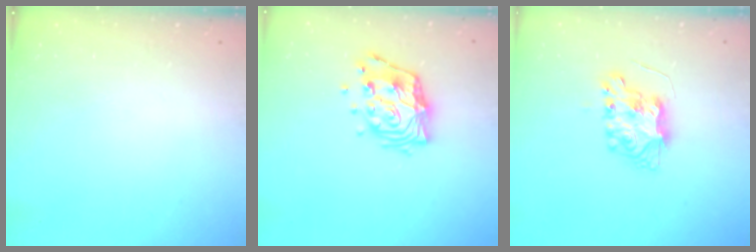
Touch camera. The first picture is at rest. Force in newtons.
{"total": 13.7, "press": 13.6, "slide": 1.5}
{"total": 9.1, "press": 9.0, "slide": 0.8}